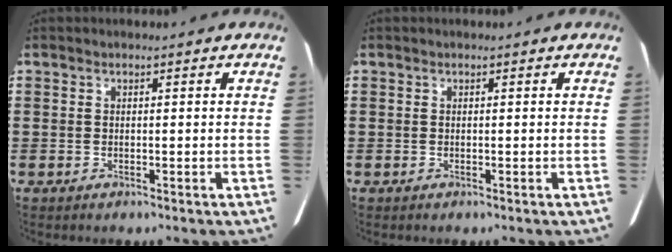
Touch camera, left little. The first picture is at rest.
{"total": 0.0}